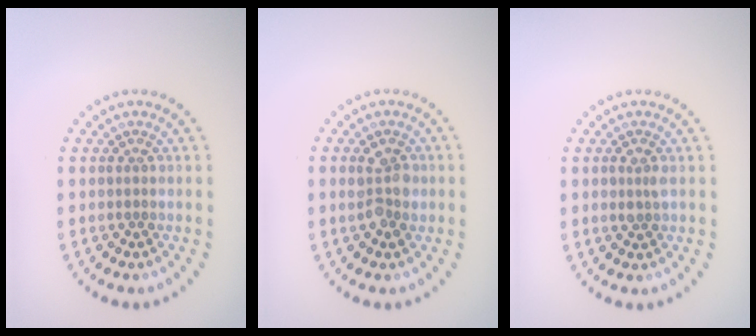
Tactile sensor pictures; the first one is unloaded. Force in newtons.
{"total": 2.4, "press": 2.4, "slide": 0.1}
{"total": 0.8, "press": 0.8, "slide": 0.2}